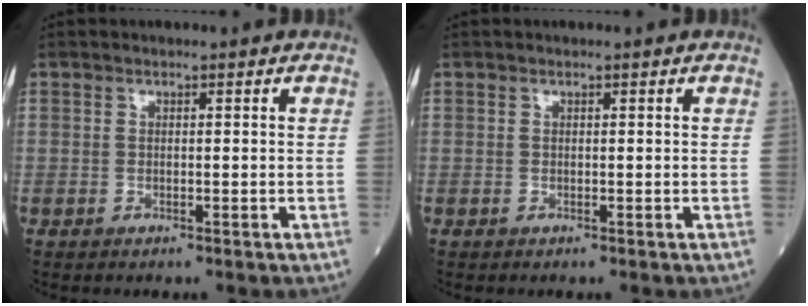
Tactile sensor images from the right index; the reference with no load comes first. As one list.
[{"total": 0.0}]